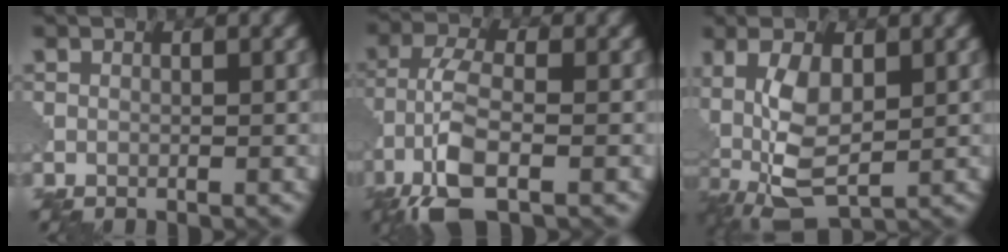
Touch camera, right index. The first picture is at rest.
{"total": 6.8, "force": [-3.7, 2.1, 5.3], "torque": [-0.116, -0.001, -0.082]}
{"total": 8.0, "force": [0.2, 3.7, 7.1], "torque": [-0.149, 0.002, -0.002]}